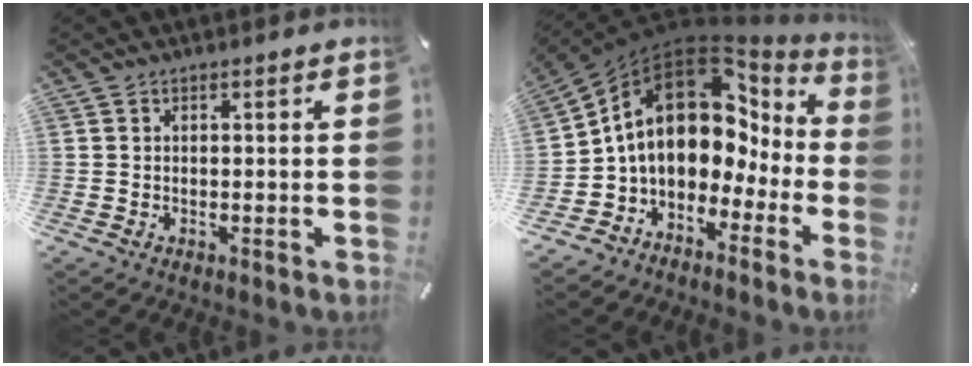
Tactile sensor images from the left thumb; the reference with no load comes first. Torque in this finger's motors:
{"motor_torque": [0.28, 2.70, 2.15, 0.62, 0.31]}